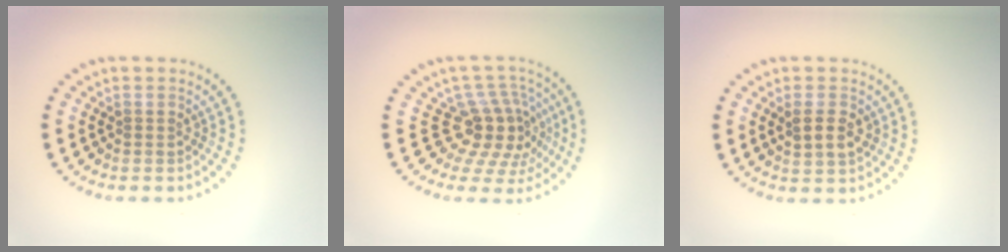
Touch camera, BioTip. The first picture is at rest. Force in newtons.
{"total": 4.6, "press": 3.6, "slide": 2.8}
{"total": 2.5, "press": 2.4, "slide": 0.6}